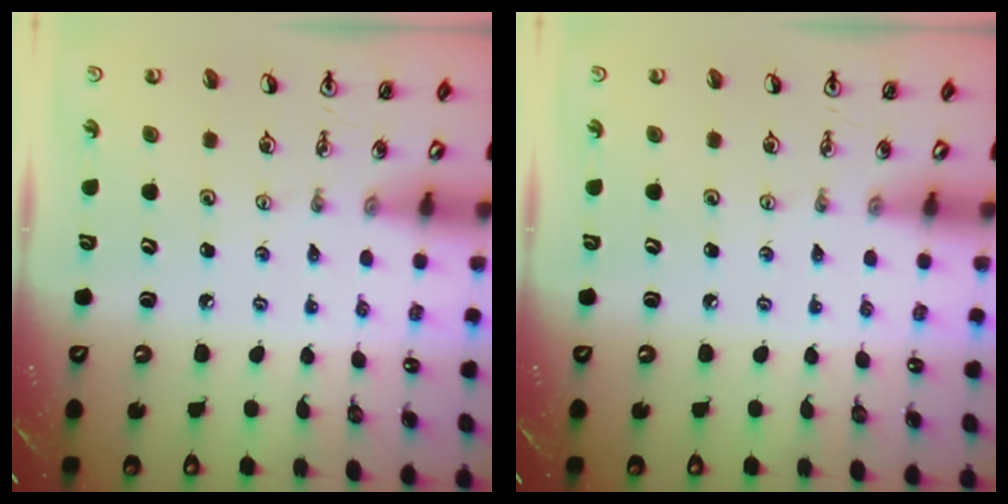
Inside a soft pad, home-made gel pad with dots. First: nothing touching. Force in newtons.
{"total": 0.0}